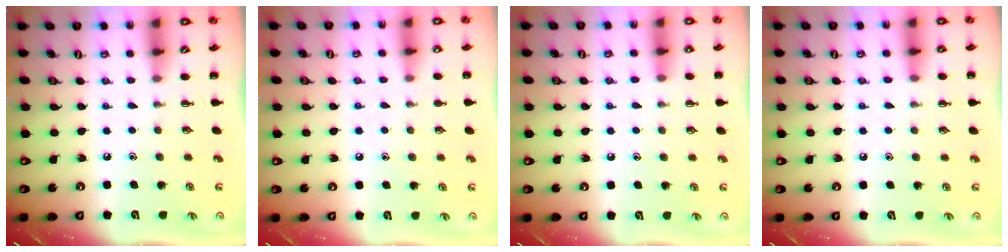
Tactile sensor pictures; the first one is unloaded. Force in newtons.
{"total": 6.2, "press": 5.9, "slide": 1.8}
{"total": 4.5, "press": 4.2, "slide": 1.8}
{"total": 7.2, "press": 6.8, "slide": 2.3}